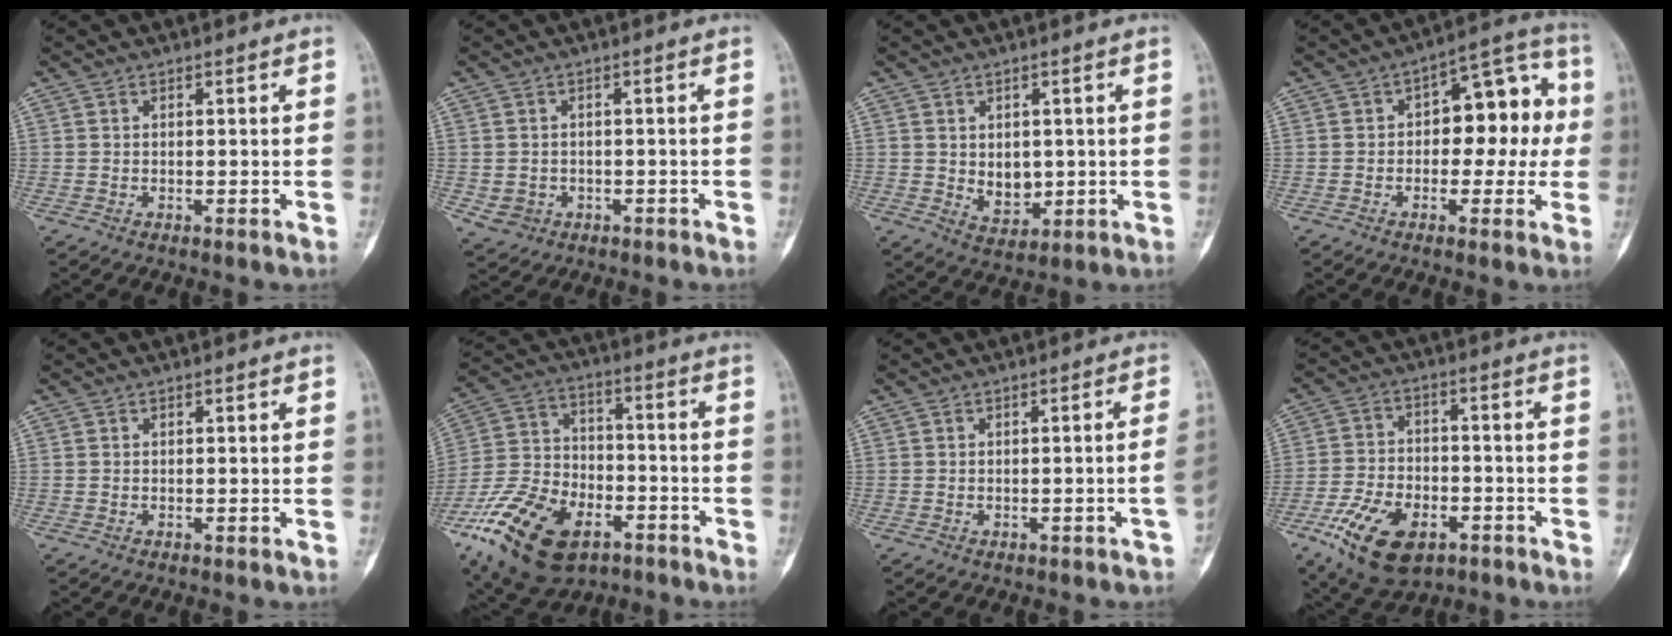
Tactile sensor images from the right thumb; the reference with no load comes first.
{"total": 3.5, "force": [-1.0, 3.2, 1.2], "torque": [-0.018, 0.007, -0.007]}
{"total": 5.3, "force": [0.3, 3.9, 3.6], "torque": [-0.031, -0.012, 0.021]}
{"total": 12.8, "force": [0.5, 7.4, 10.4], "torque": [-0.085, 0.041, -0.002]}
{"total": 0.0}
{"total": 21.7, "force": [-11.2, 12.3, 13.9], "torque": [-0.272, 0.047, -0.196]}
{"total": 2.1, "force": [-0.7, -0.3, 1.9], "torque": [-0.035, 0.021, -0.007]}
{"total": 15.1, "force": [-7.6, 8.5, 9.9], "torque": [-0.170, 0.022, -0.125]}